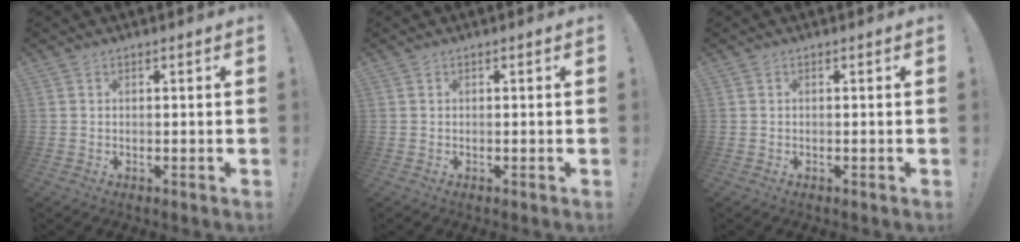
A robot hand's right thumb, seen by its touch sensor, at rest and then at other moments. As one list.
[{"total": 0.0}, {"total": 0.0}]